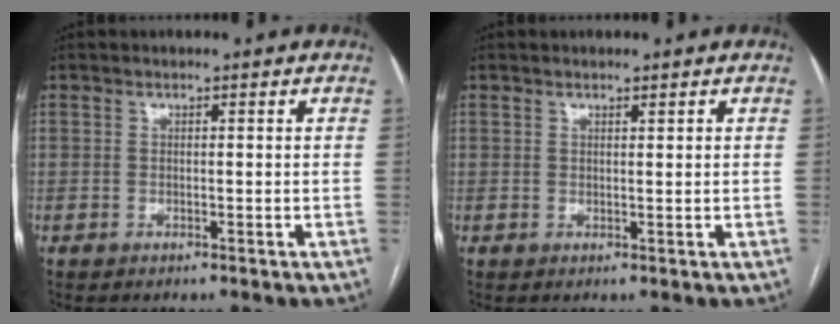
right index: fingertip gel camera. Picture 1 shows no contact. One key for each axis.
{"total": 0.8, "fx": 0.6, "fy": 0.1, "fz": 0.5, "tx": -0.010, "ty": -0.003, "tz": 0.009}